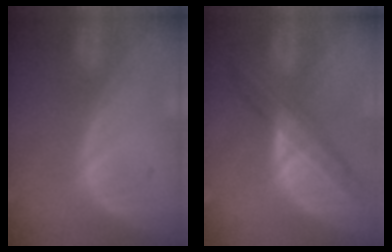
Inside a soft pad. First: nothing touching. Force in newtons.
{"total": 8.5, "press": 7.3, "slide": 4.3}